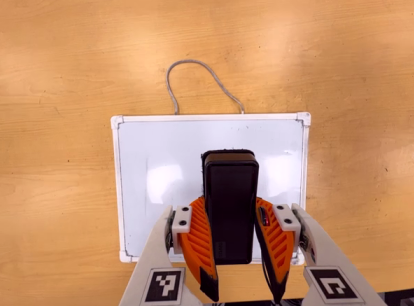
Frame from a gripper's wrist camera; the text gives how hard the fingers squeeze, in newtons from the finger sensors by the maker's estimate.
{"total": 8.9, "left": 7.6, "right": 10.3}